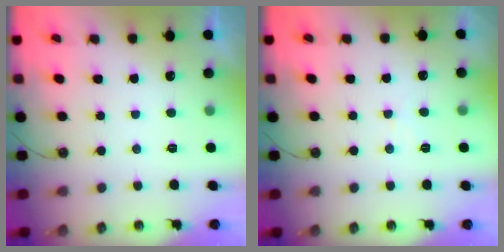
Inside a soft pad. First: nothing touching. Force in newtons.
{"total": 4.8, "press": 4.7, "slide": 0.8}